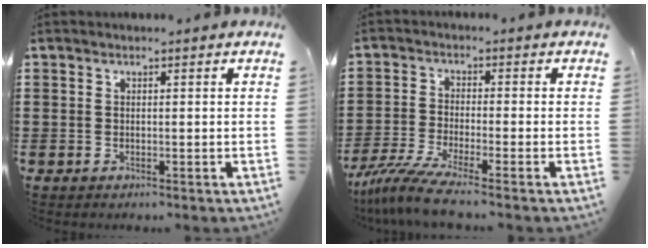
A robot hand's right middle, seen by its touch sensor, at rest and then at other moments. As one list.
[{"total": 6.2, "force": [-4.9, 0.1, 3.8], "torque": [-0.096, -0.022, -0.098]}]